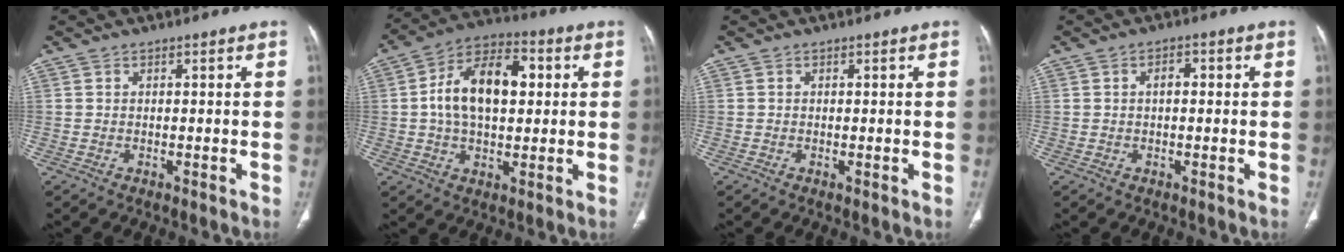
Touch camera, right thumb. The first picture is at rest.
{"total": 15.1, "force": [2.0, 8.9, 12.0], "torque": [-0.193, 0.023, 0.026]}
{"total": 0.0}
{"total": 3.2, "force": [0.5, 1.6, 2.8], "torque": [-0.044, 0.011, 0.006]}